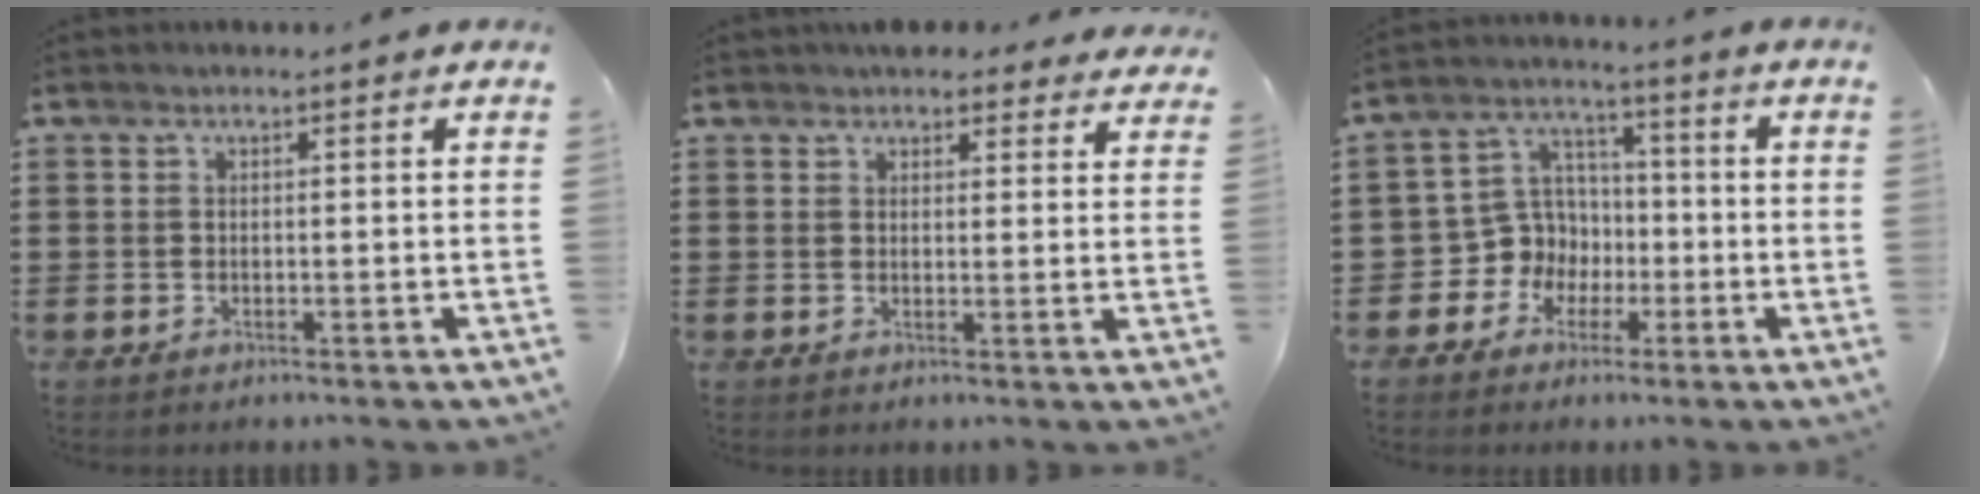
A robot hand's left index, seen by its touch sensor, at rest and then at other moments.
{"total": 3.6, "force": [3.2, 1.3, 0.8], "torque": [-0.009, -0.008, 0.057]}
{"total": 7.6, "force": [-1.2, 7.3, 1.7], "torque": [-0.081, -0.003, -0.023]}